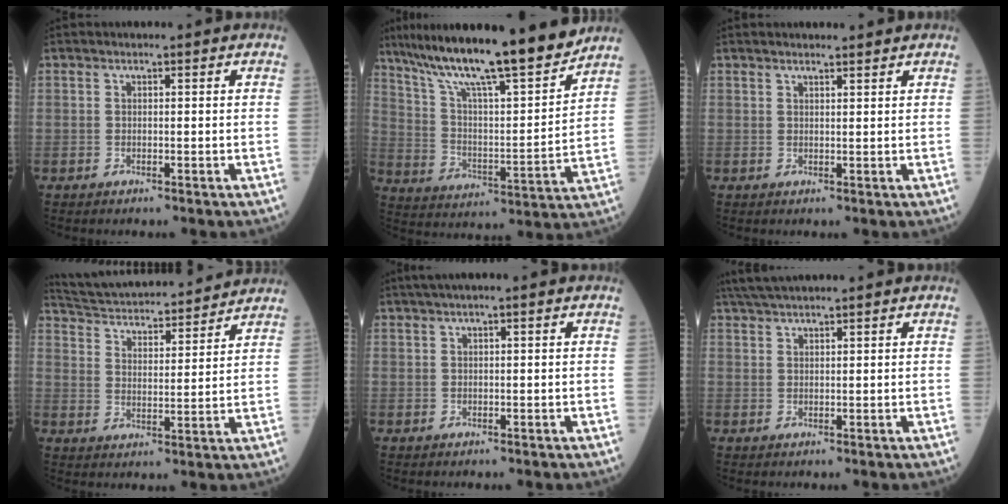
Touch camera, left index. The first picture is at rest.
{"total": 19.4, "force": [16.4, 0.7, 10.3], "torque": [-0.171, -0.005, 0.269]}
{"total": 2.4, "force": [2.3, 0.0, 0.7], "torque": [-0.010, 0.007, 0.031]}
{"total": 18.8, "force": [17.6, 2.7, 6.1], "torque": [-0.105, 0.024, 0.262]}
{"total": 2.0, "force": [1.1, -0.1, 1.6], "torque": [-0.036, 0.015, 0.021]}
{"total": 4.4, "force": [3.9, -0.3, 2.0], "torque": [-0.039, 0.026, 0.076]}